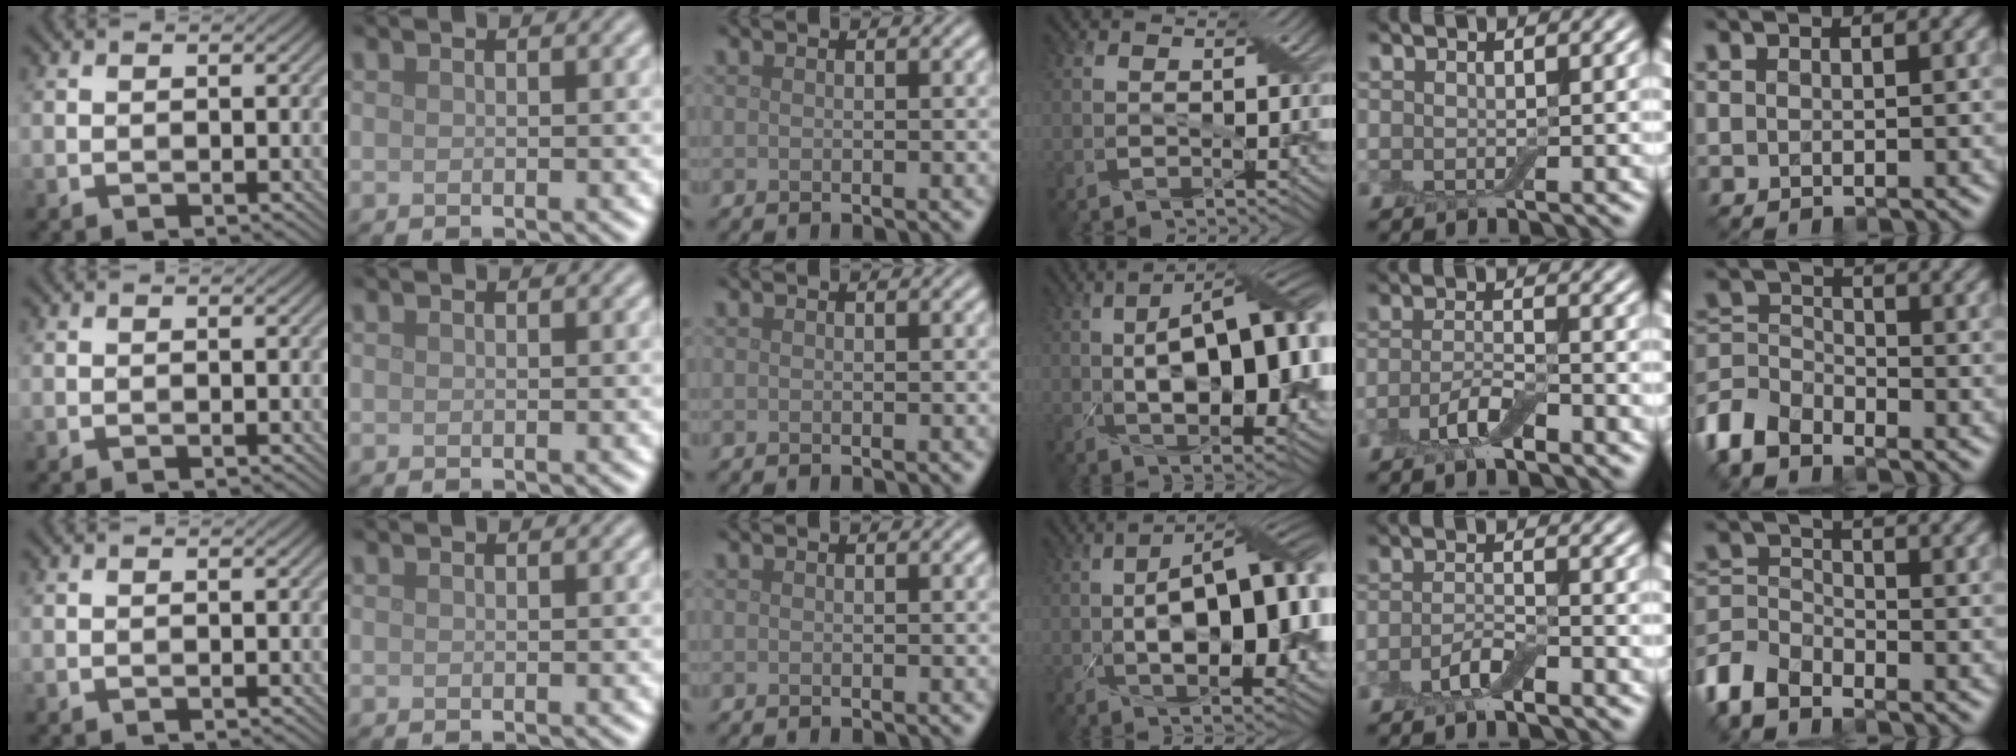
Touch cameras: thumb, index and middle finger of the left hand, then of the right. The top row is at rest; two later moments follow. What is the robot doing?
{"motion": "pour", "object": "bowl"}